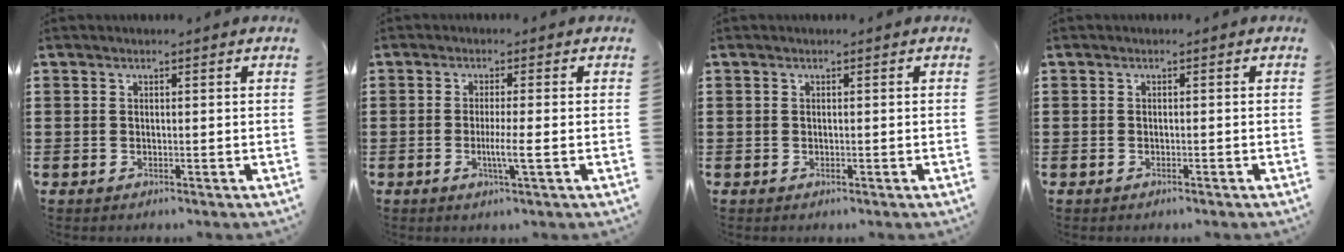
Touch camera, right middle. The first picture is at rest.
{"total": 3.6, "force": [-1.1, 0.0, 3.4], "torque": [-0.061, -0.007, -0.020]}
{"total": 0.0}
{"total": 0.5, "force": [-0.4, 0.2, 0.3], "torque": [-0.008, -0.002, -0.008]}